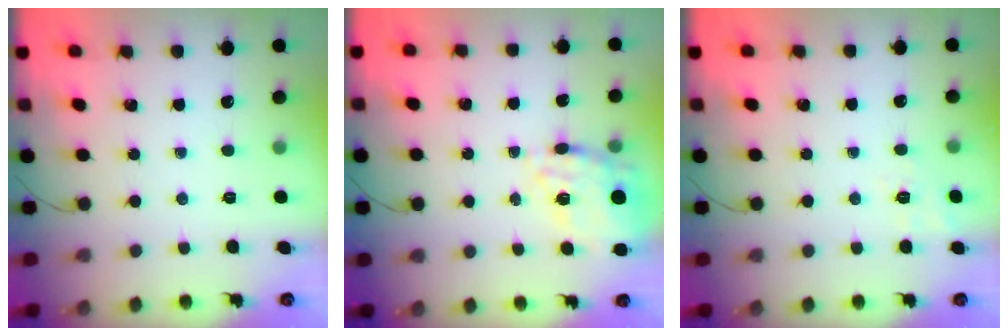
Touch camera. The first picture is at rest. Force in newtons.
{"total": 12.3, "press": 11.7, "slide": 3.6}
{"total": 2.0, "press": 0.9, "slide": 1.8}